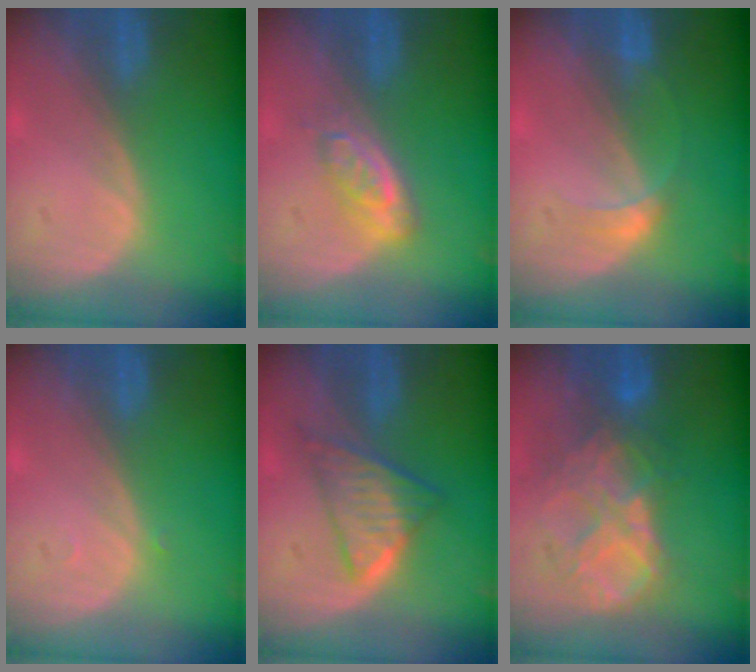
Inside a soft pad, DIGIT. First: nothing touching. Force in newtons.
{"total": 4.4, "press": 4.1, "slide": 1.6}
{"total": 2.5, "press": 2.5, "slide": 0.1}
{"total": 0.5, "press": 0.4, "slide": 0.3}
{"total": 6.1, "press": 5.8, "slide": 2.1}
{"total": 9.2, "press": 7.8, "slide": 4.9}